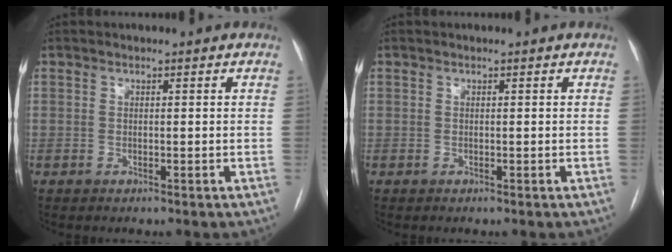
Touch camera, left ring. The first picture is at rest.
{"total": 0.0}